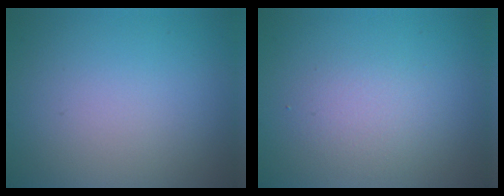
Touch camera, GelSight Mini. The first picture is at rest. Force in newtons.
{"total": 2.1, "press": 2.1, "slide": 0.2}